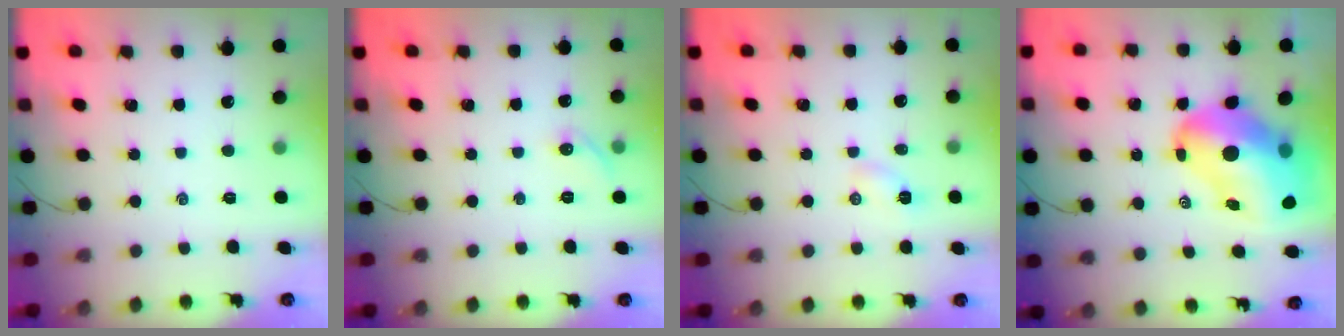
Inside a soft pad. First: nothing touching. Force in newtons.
{"total": 5.2, "press": 5.0, "slide": 1.3}
{"total": 2.9, "press": 2.7, "slide": 1.0}
{"total": 18.9, "press": 18.1, "slide": 5.5}